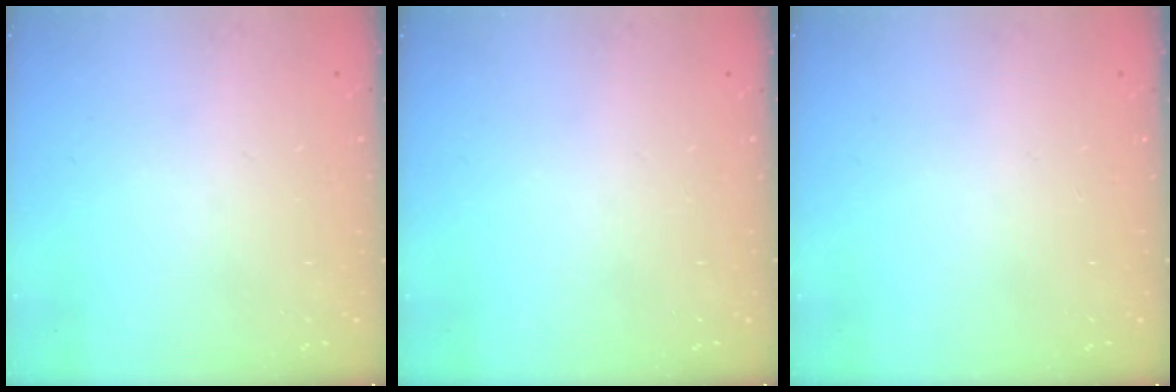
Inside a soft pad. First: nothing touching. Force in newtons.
{"total": 0.0}
{"total": 0.0}